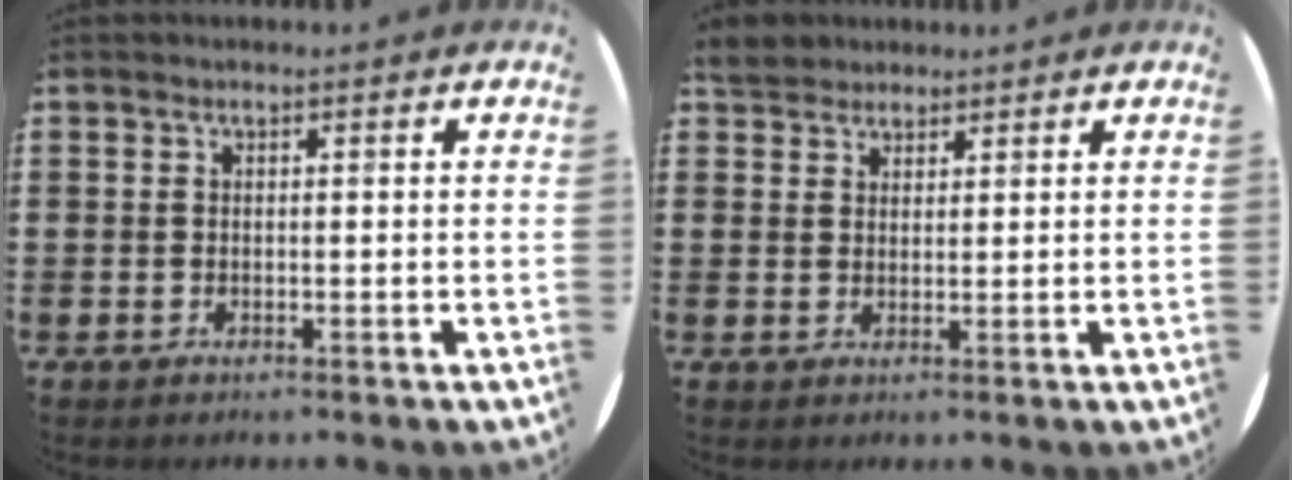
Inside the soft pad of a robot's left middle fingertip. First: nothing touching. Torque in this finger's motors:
{"motor_torque": [0.17, -0.16, 0.02, 0.02]}